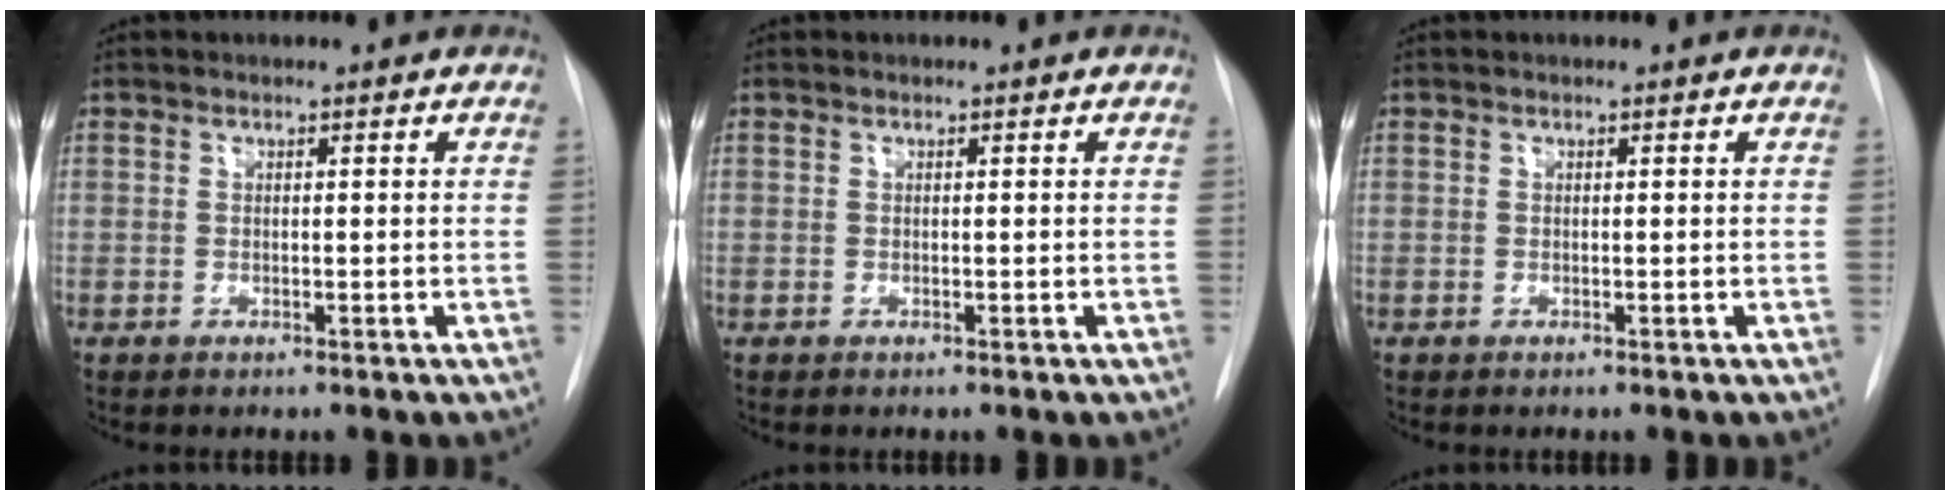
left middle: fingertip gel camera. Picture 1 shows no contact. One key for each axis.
{"total": 0.0}
{"total": 0.0}